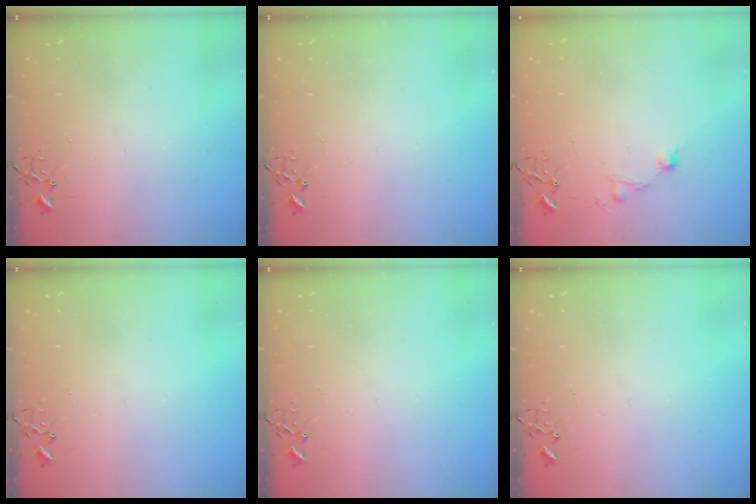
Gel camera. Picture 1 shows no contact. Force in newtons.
{"total": 0.0}
{"total": 9.6, "press": 9.6, "slide": 0.8}
{"total": 0.0}
{"total": 0.0}
{"total": 0.0}